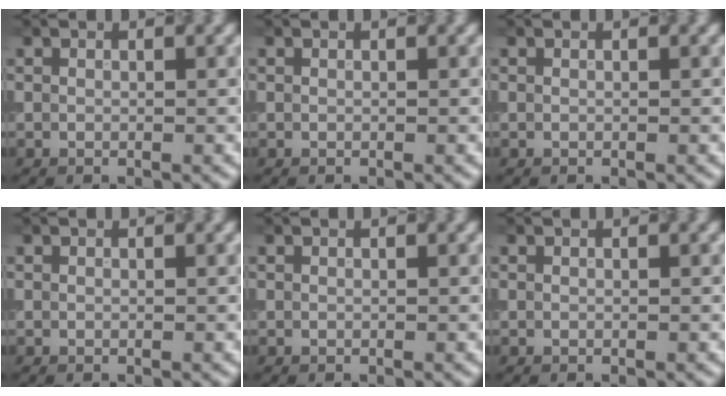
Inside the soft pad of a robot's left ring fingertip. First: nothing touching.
{"total": 0.0}
{"total": 0.0}
{"total": 0.0}
{"total": 0.0}
{"total": 0.0}